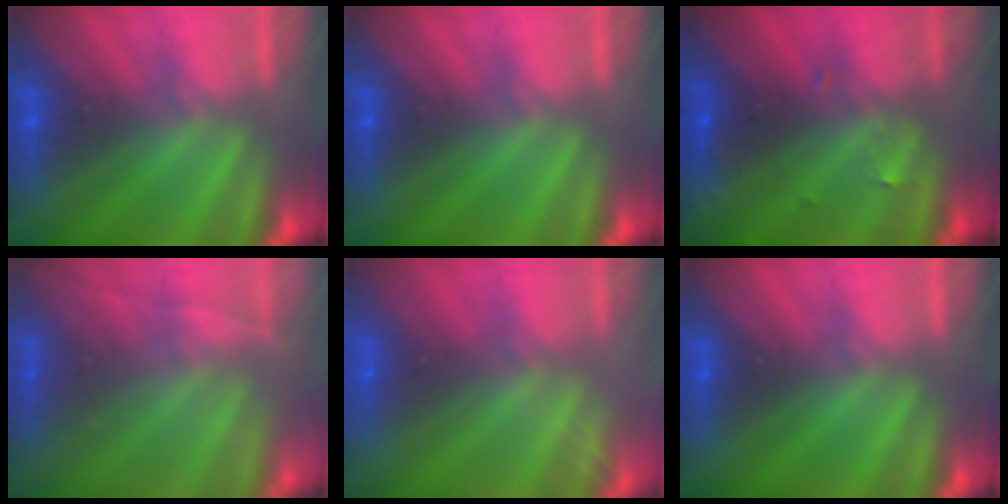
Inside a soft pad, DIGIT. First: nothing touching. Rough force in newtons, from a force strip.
{"total": 0.0}
{"total": 2.9}
{"total": 2.0}
{"total": 2.1}
{"total": 0.0}